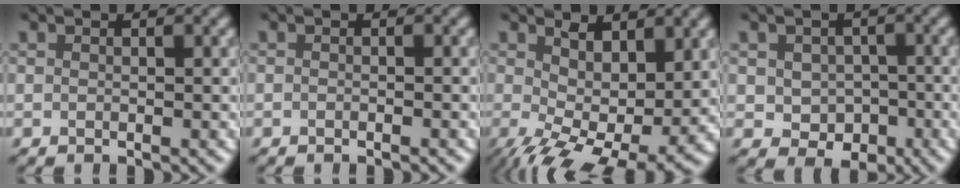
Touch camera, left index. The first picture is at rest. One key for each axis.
{"total": 0.7, "fx": -0.6, "fy": -0.1, "fz": 0.2, "tx": -0.002, "ty": 0.002, "tz": -0.012}
{"total": 6.5, "fx": 0.2, "fy": 2.8, "fz": 5.9, "tx": -0.103, "ty": -0.012, "tz": 0.006}
{"total": 3.8, "fx": -0.8, "fy": 3.1, "fz": 2.1, "tx": -0.033, "ty": -0.008, "tz": -0.007}